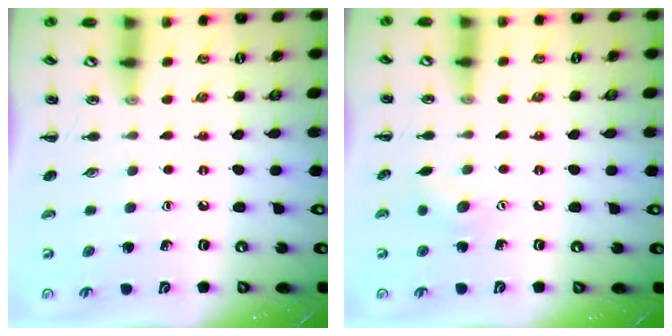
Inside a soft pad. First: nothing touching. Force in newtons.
{"total": 5.2, "press": 5.1, "slide": 1.1}